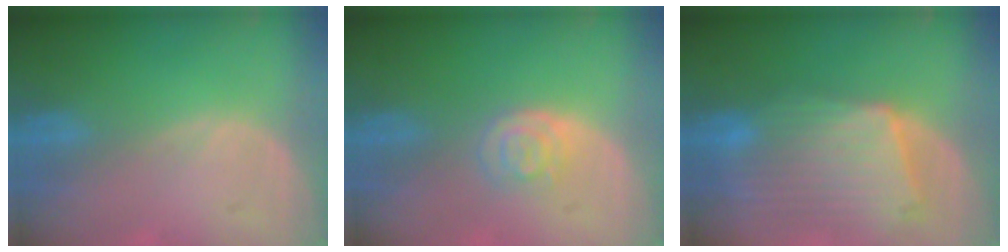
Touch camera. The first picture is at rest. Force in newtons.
{"total": 3.3, "press": 3.2, "slide": 0.6}
{"total": 10.5, "press": 9.2, "slide": 5.1}